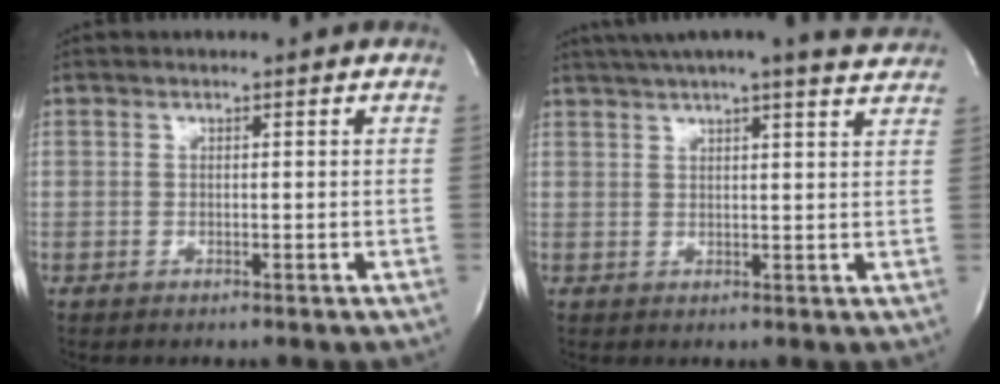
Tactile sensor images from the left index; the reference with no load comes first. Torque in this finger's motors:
{"motor_torque": [0.94, -1.11, 0.57, 0.05]}